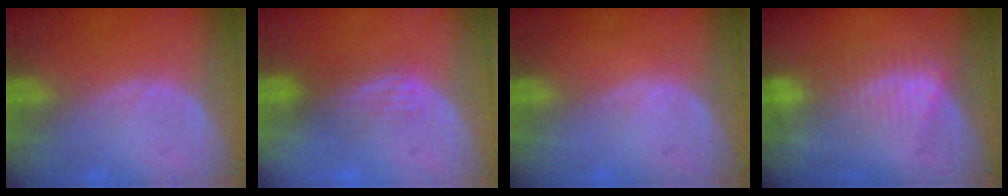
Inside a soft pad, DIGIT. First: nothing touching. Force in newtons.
{"total": 2.9, "press": 2.9, "slide": 0.2}
{"total": 0.0}
{"total": 6.7, "press": 6.3, "slide": 2.1}